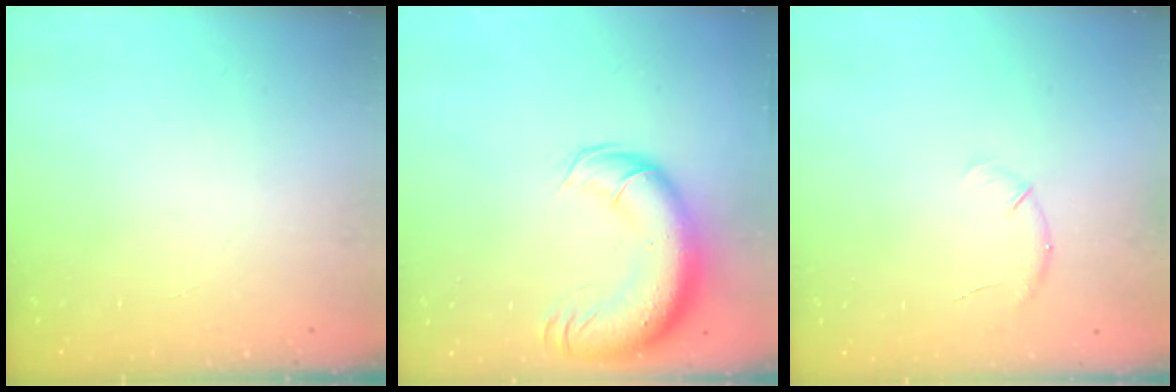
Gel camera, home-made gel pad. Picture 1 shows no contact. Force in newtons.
{"total": 20.1, "press": 19.5, "slide": 4.6}
{"total": 6.2, "press": 6.0, "slide": 1.6}